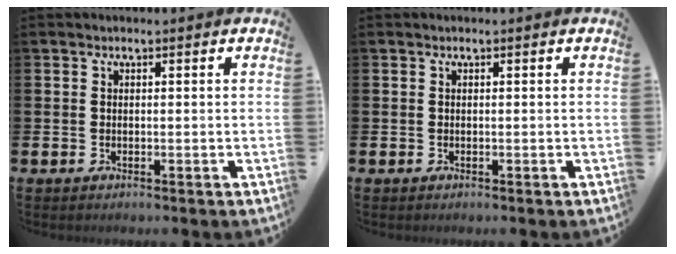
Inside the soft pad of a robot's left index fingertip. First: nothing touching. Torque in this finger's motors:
{"motor_torque": [-0.03, 0.02, -0.01, -0.01]}